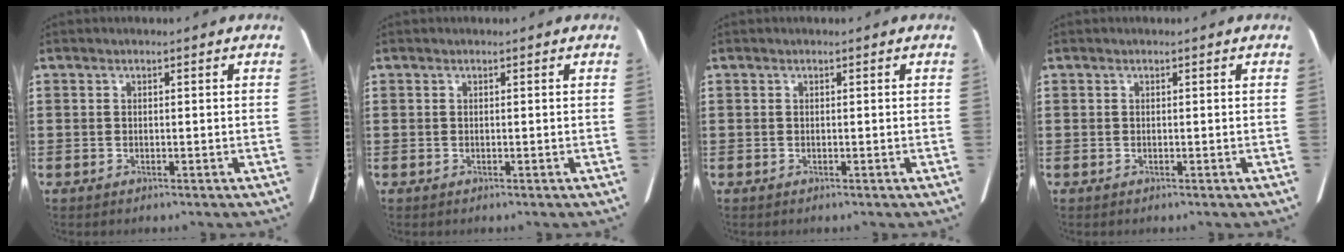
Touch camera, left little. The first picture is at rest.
{"total": 0.0}
{"total": 0.0}
{"total": 0.0}